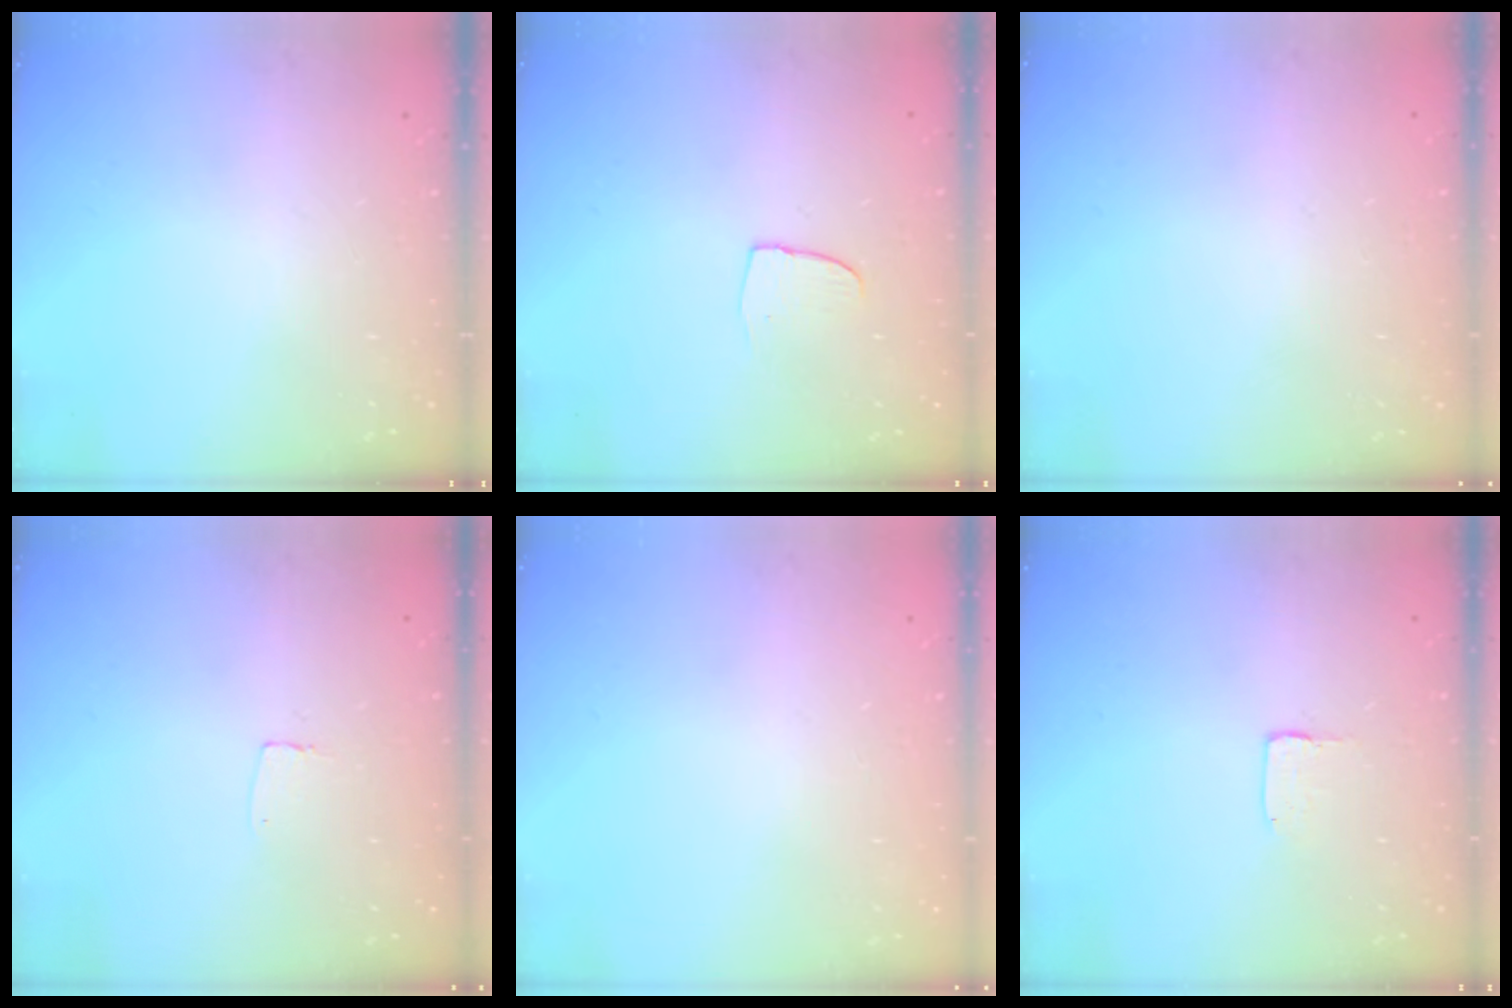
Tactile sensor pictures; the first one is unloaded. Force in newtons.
{"total": 4.2, "press": 4.2, "slide": 0.3}
{"total": 0.0}
{"total": 3.5, "press": 3.5, "slide": 0.3}
{"total": 0.0}
{"total": 1.7, "press": 1.6, "slide": 0.1}